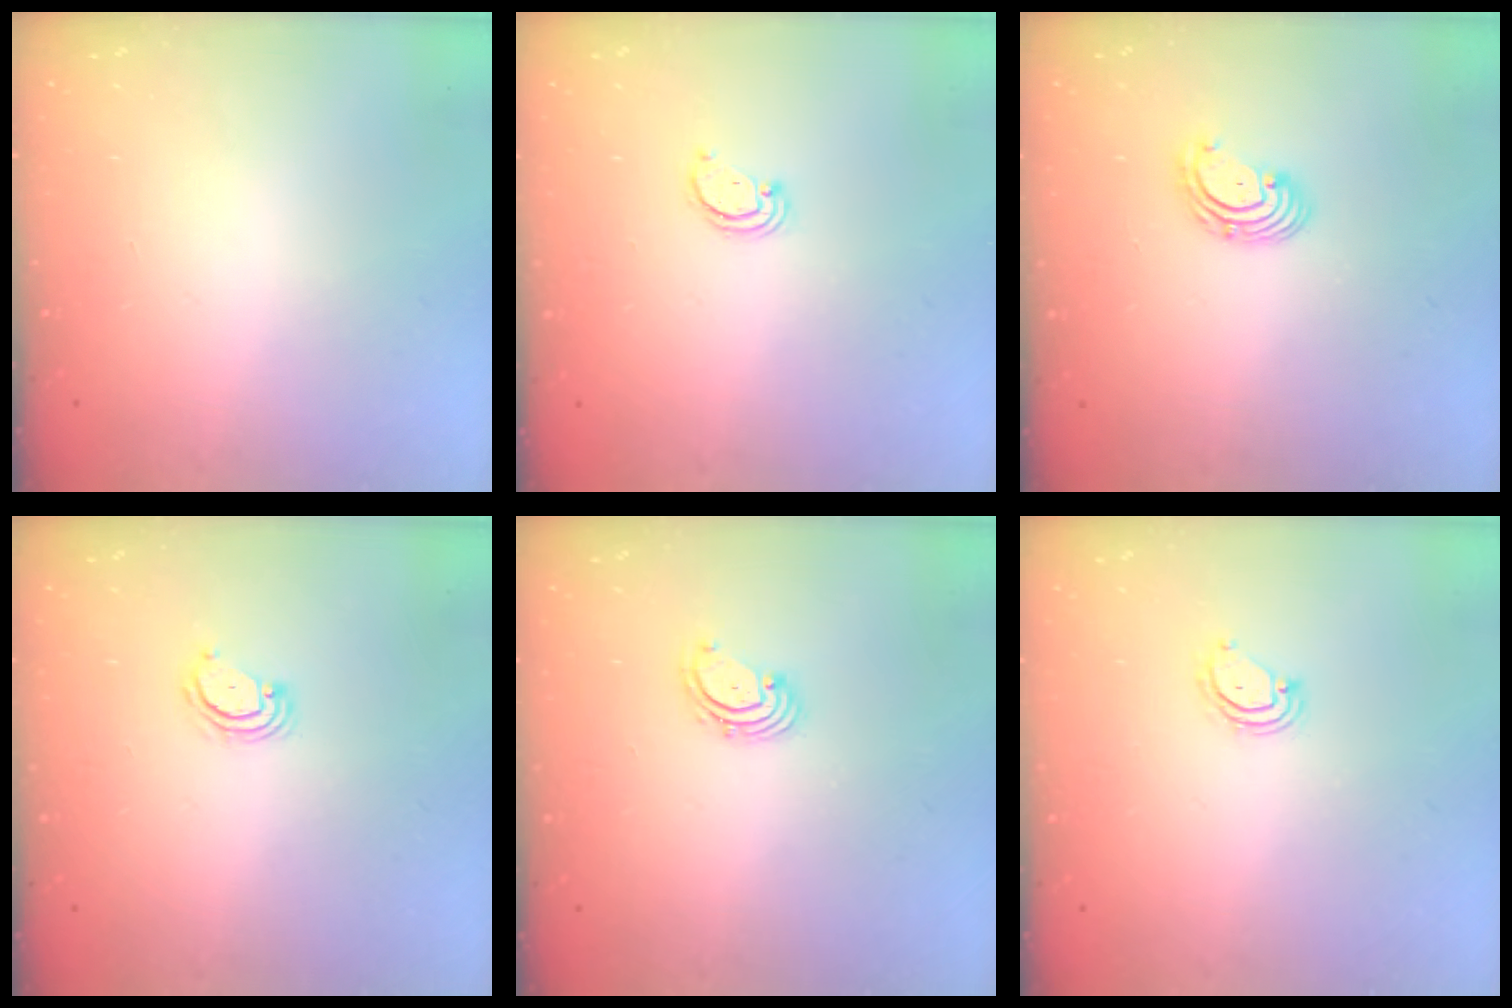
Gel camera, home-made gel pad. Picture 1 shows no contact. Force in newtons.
{"total": 2.2, "press": 2.2, "slide": 0.1}
{"total": 2.7, "press": 2.7, "slide": 0.3}
{"total": 3.6, "press": 3.6, "slide": 0.4}
{"total": 1.8, "press": 1.7, "slide": 0.7}
{"total": 4.2, "press": 4.1, "slide": 0.5}